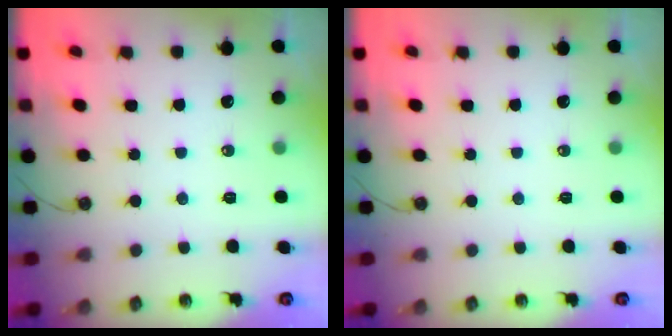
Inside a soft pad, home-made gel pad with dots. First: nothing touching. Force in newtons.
{"total": 0.0}